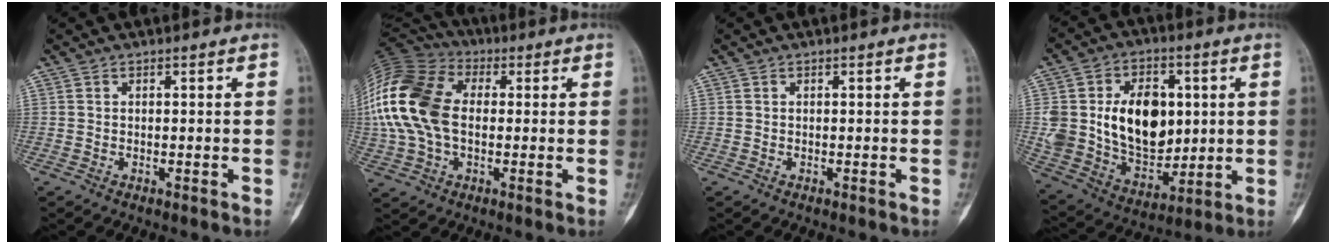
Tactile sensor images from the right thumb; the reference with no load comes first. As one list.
[{"total": 21.3, "force": [0.9, 14.0, 15.9], "torque": [-0.361, 0.018, 0.012]}, {"total": 0.0}, {"total": 20.7, "force": [2.9, 14.5, 14.5], "torque": [-0.218, -0.009, 0.070]}]